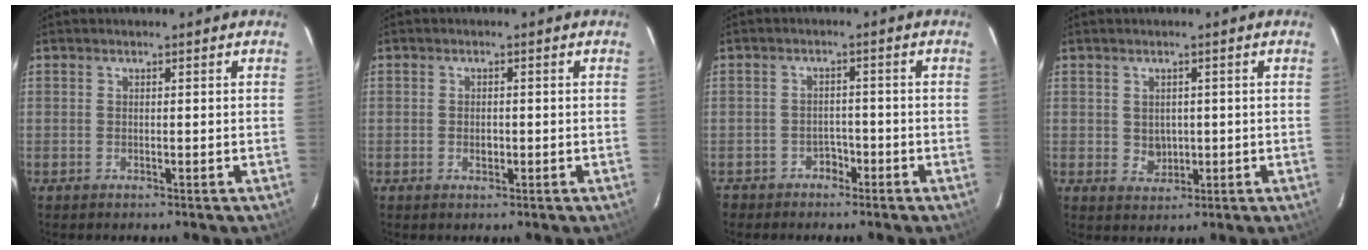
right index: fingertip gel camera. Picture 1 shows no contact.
{"total": 1.7, "force": [-0.3, 1.2, 1.2], "torque": [-0.021, 0.002, -0.005]}
{"total": 3.6, "force": [-2.3, 2.7, -0.1], "torque": [0.003, 0.021, -0.033]}
{"total": 3.3, "force": [0.2, 2.9, 1.6], "torque": [-0.026, 0.001, 0.012]}